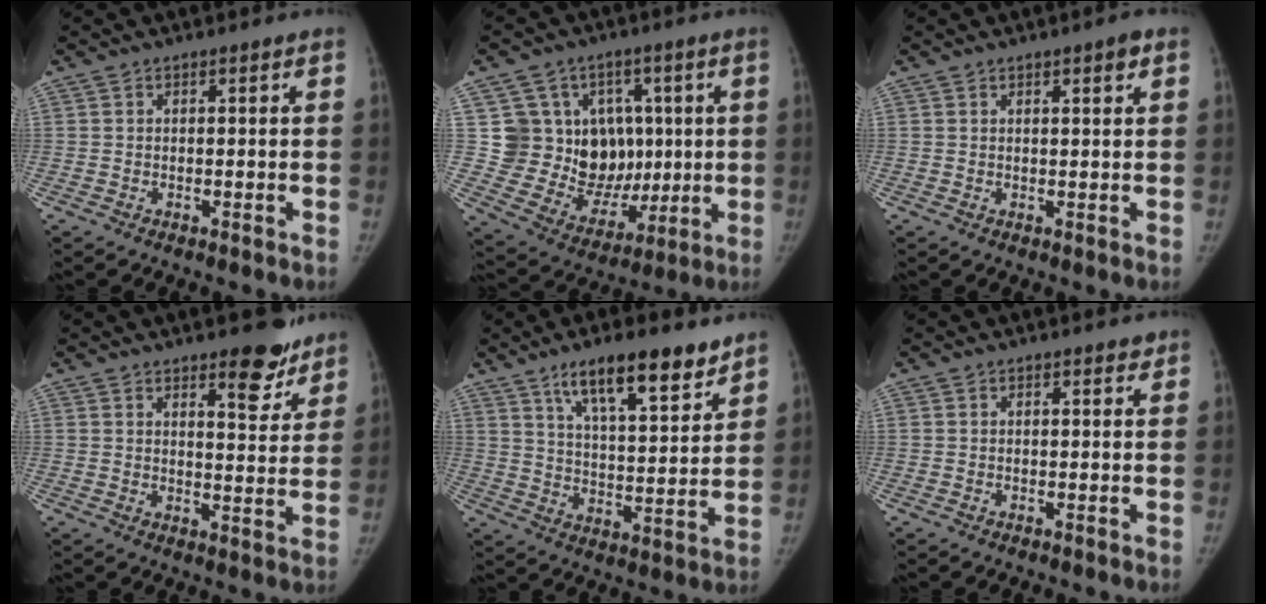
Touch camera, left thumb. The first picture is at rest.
{"total": 16.2, "force": [2.2, 13.8, 8.1], "torque": [-0.067, 0.004, 0.067]}
{"total": 2.2, "force": [1.2, 0.5, 1.7], "torque": [-0.020, -0.004, 0.016]}
{"total": 8.3, "force": [6.0, 3.0, 4.9], "torque": [-0.035, -0.041, 0.081]}
{"total": 15.0, "force": [10.2, 4.4, 10.2], "torque": [-0.135, -0.053, 0.171]}
{"total": 0.9, "force": [0.7, 0.5, 0.4], "torque": [0.001, -0.003, 0.005]}